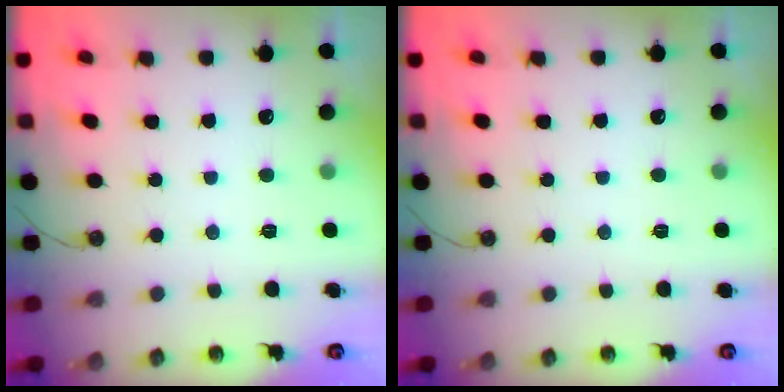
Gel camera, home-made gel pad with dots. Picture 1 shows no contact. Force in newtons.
{"total": 1.5, "press": 0.8, "slide": 1.3}